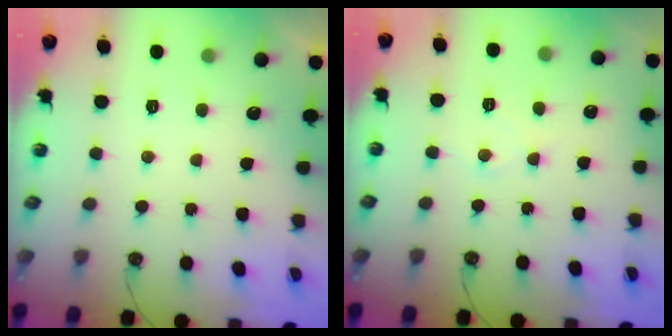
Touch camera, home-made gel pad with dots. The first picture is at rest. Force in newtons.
{"total": 4.9, "press": 4.8, "slide": 0.7}